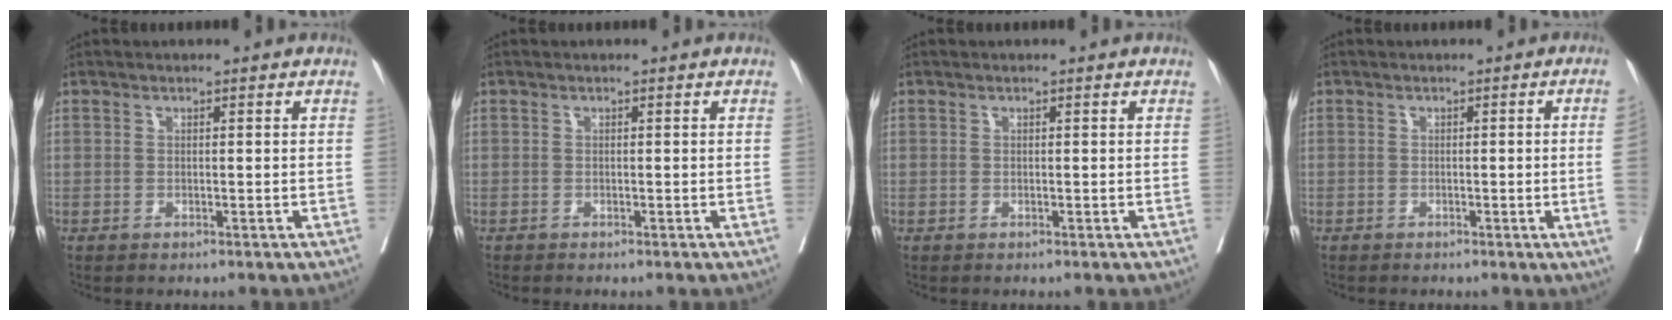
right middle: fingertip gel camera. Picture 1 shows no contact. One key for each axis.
{"total": 0.0}
{"total": 0.0}
{"total": 3.2, "fx": -0.5, "fy": -1.4, "fz": 2.8, "tx": -0.033, "ty": -0.005, "tz": -0.005}